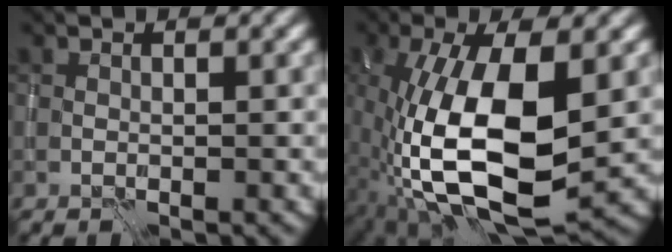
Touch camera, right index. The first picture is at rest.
{"total": 12.7, "force": [-2.2, 5.3, 11.4], "torque": [-0.230, -0.011, -0.043]}